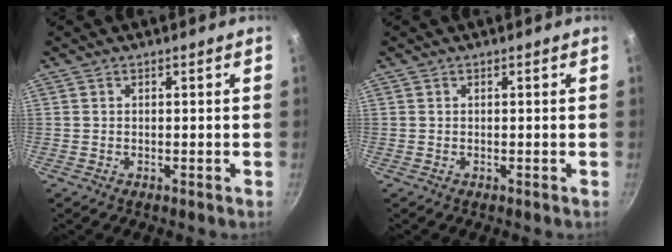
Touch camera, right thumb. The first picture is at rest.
{"total": 0.0}